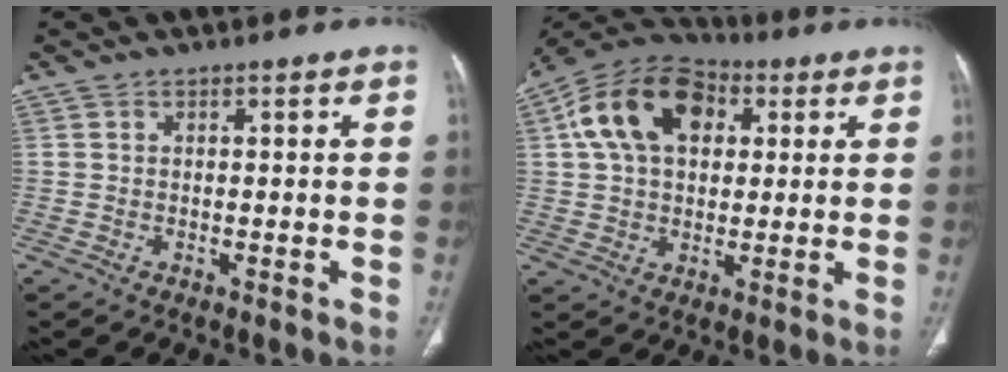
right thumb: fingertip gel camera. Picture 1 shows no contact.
{"total": 16.5, "force": [4.7, 10.8, 11.5], "torque": [-0.191, 0.017, 0.073]}